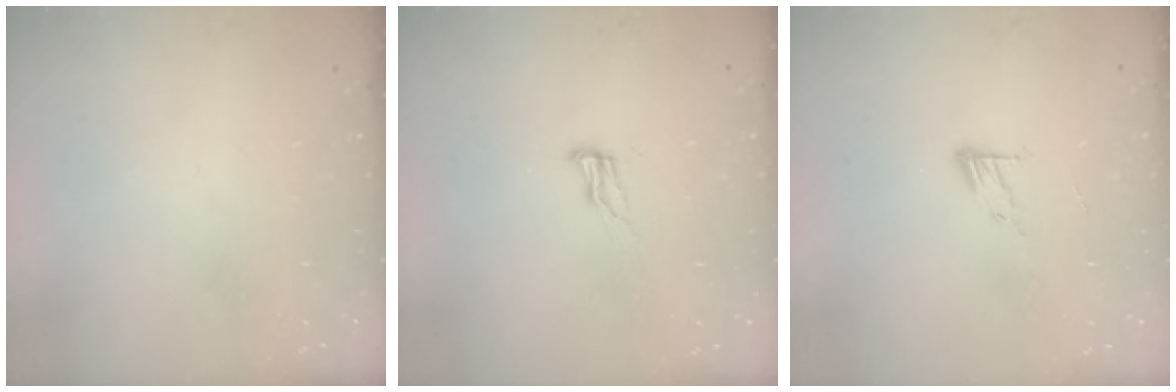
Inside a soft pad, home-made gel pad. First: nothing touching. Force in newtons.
{"total": 8.0, "press": 7.7, "slide": 2.0}
{"total": 5.9, "press": 5.9, "slide": 0.6}